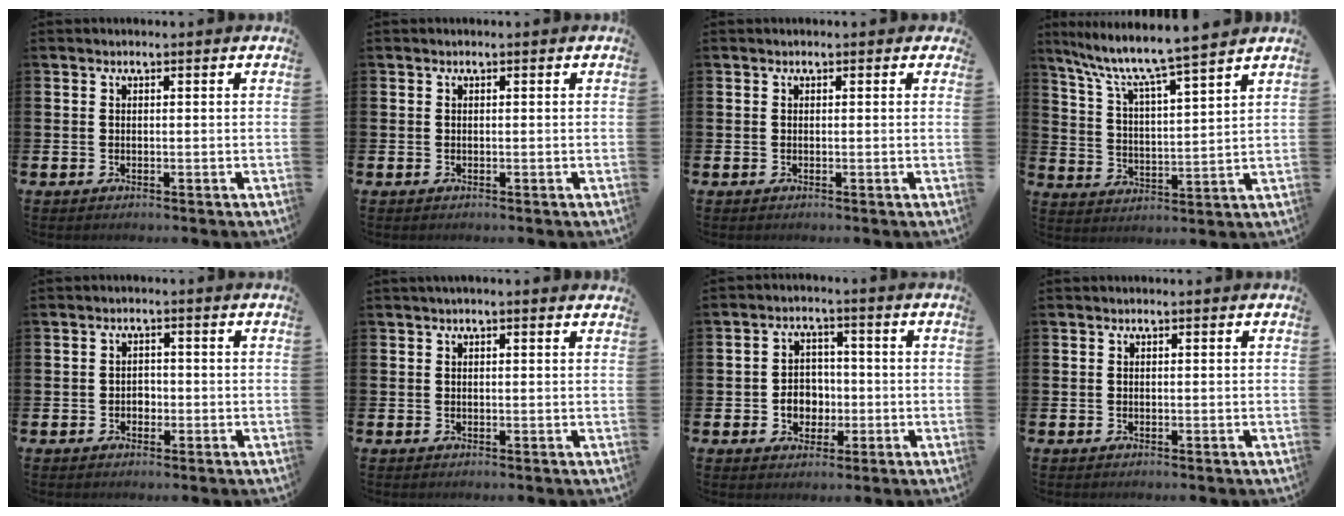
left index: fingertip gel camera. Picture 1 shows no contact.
{"total": 0.0}
{"total": 0.0}
{"total": 7.9, "force": [7.3, 0.1, 3.1], "torque": [-0.084, -0.058, 0.119]}
{"total": 1.6, "force": [-0.6, 1.4, 0.6], "torque": [-0.003, 0.000, -0.016]}
{"total": 0.9, "force": [0.8, -0.1, 0.4], "torque": [-0.002, -0.001, 0.013]}
{"total": 4.1, "force": [-0.8, 3.6, 1.8], "torque": [-0.024, 0.001, -0.024]}
{"total": 0.0}